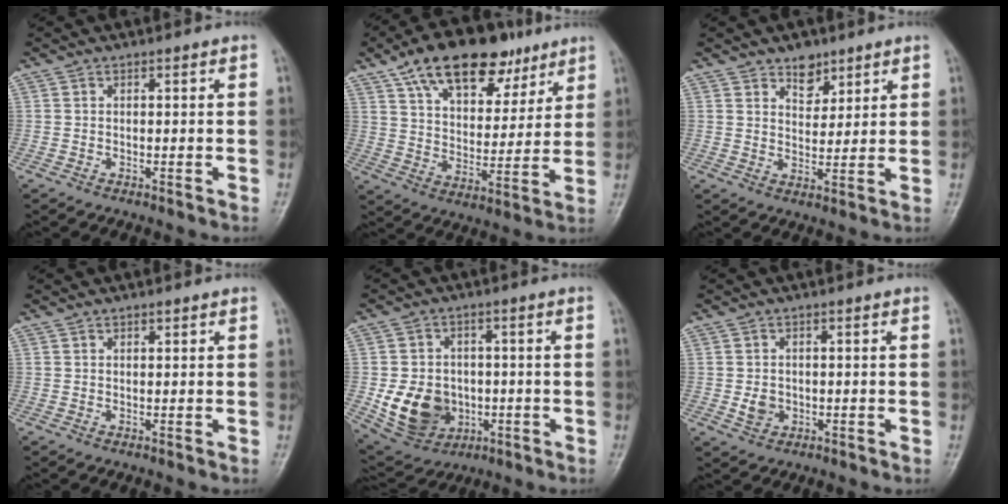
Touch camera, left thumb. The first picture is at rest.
{"total": 19.8, "force": [12.1, 10.3, 11.8], "torque": [-0.151, -0.023, 0.200]}
{"total": 4.9, "force": [3.5, 3.0, 1.9], "torque": [-0.002, -0.024, 0.058]}
{"total": 1.0, "force": [0.7, 0.5, 0.6], "torque": [-0.004, -0.002, 0.009]}
{"total": 11.9, "force": [-2.1, 9.7, 6.6], "torque": [-0.083, 0.002, -0.020]}
{"total": 2.8, "force": [-0.3, 2.4, 1.4], "torque": [-0.016, 0.000, -0.002]}